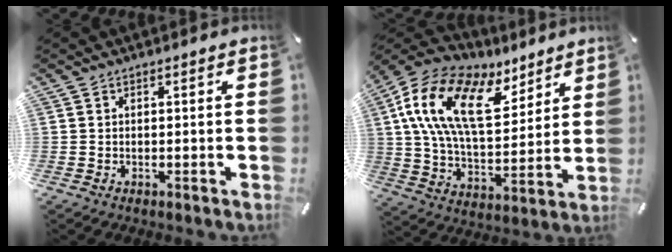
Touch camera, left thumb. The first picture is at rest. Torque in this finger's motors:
{"motor_torque": [2.70, 2.31, 2.03, -0.74, 0.87]}